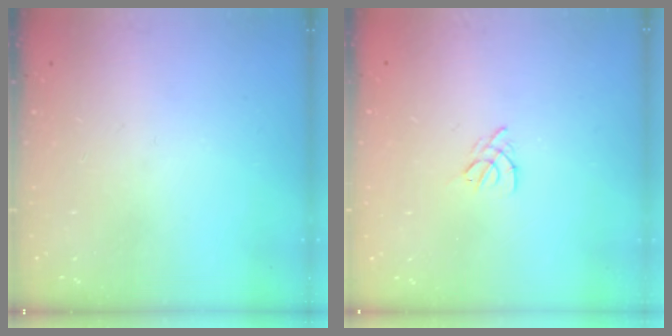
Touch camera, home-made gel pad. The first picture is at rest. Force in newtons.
{"total": 2.5, "press": 2.4, "slide": 0.6}